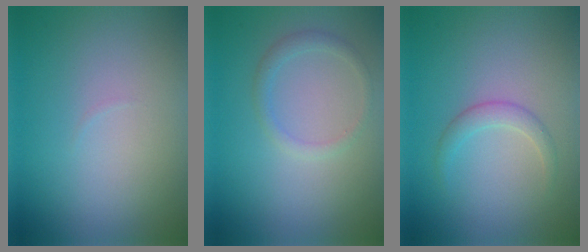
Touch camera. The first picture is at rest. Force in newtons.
{"total": 1.4, "press": 1.4, "slide": 0.1}
{"total": 1.6, "press": 1.6, "slide": 0.0}